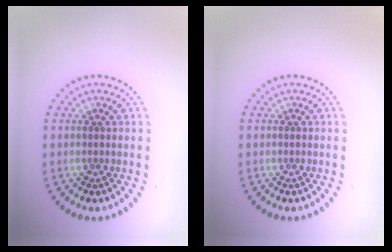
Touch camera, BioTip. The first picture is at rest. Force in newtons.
{"total": 0.0}